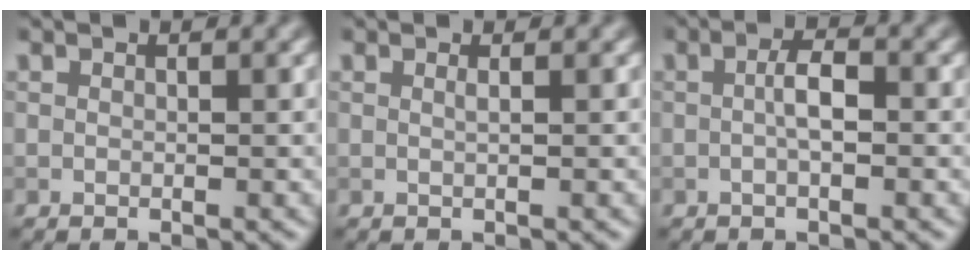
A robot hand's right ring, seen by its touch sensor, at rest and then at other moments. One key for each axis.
{"total": 0.7, "fx": 0.2, "fy": 0.3, "fz": 0.7, "tx": -0.007, "ty": -0.003, "tz": -0.005}
{"total": 2.3, "fx": -0.3, "fy": 0.7, "fz": 2.1, "tx": -0.043, "ty": 0.004, "tz": -0.009}